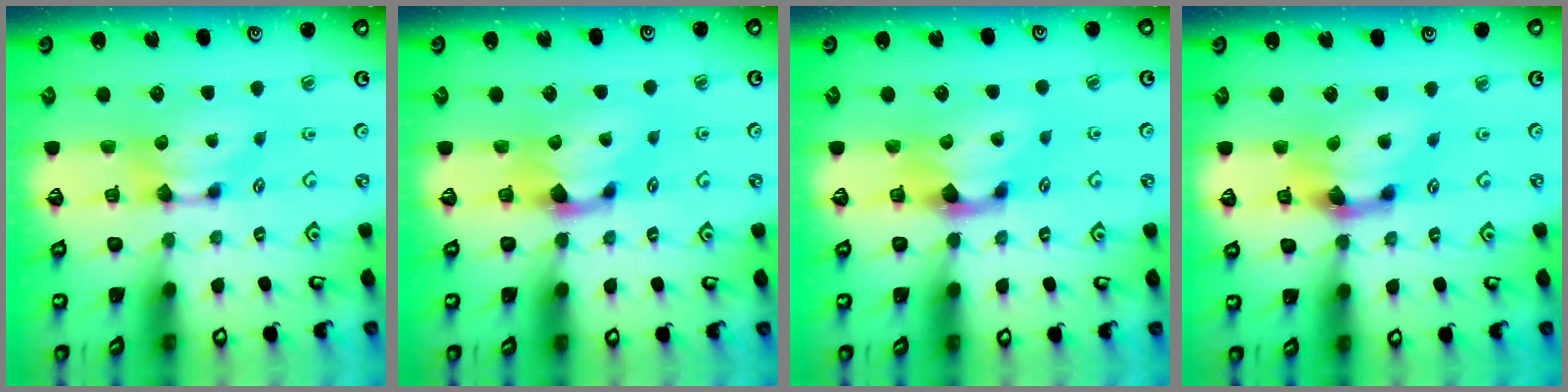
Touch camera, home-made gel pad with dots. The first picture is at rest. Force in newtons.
{"total": 1.1, "press": 0.1, "slide": 1.1}
{"total": 1.4, "press": 0.9, "slide": 1.0}
{"total": 4.2, "press": 3.8, "slide": 1.8}